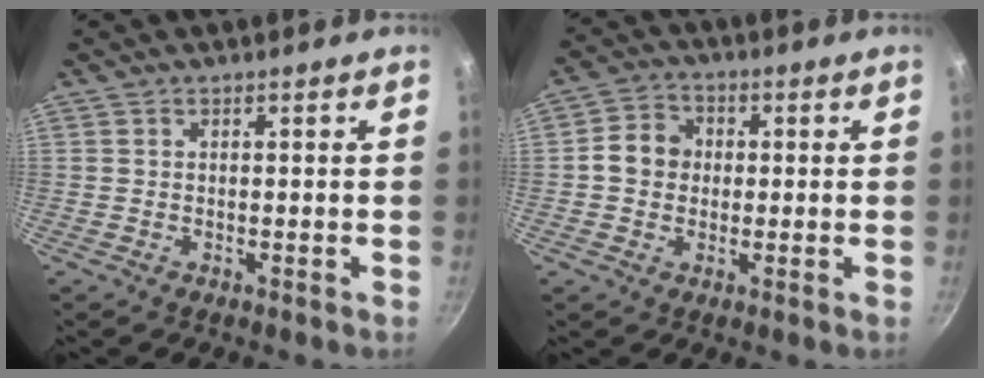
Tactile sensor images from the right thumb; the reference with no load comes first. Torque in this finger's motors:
{"motor_torque": [0.02, 1.47, 0.29, -0.41, 0.06]}